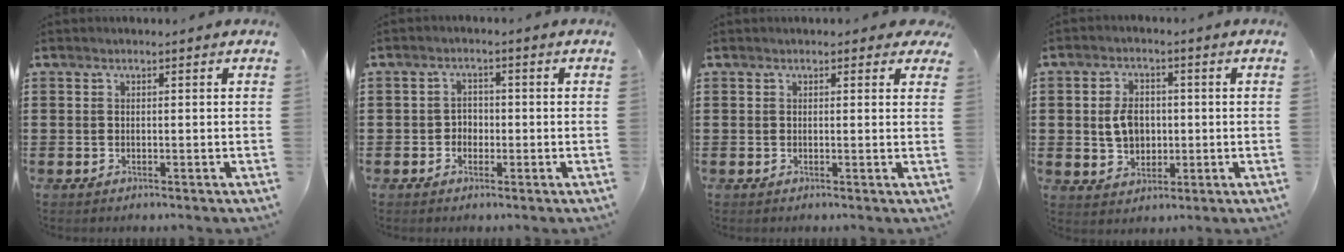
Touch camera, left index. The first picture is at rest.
{"total": 2.1, "force": [-0.8, 1.8, 0.8], "torque": [-0.021, 0.006, -0.019]}
{"total": 1.1, "force": [0.7, 0.7, 0.5], "torque": [-0.006, 0.003, 0.011]}
{"total": 5.6, "force": [0.1, 4.1, 3.8], "torque": [-0.073, 0.006, -0.006]}